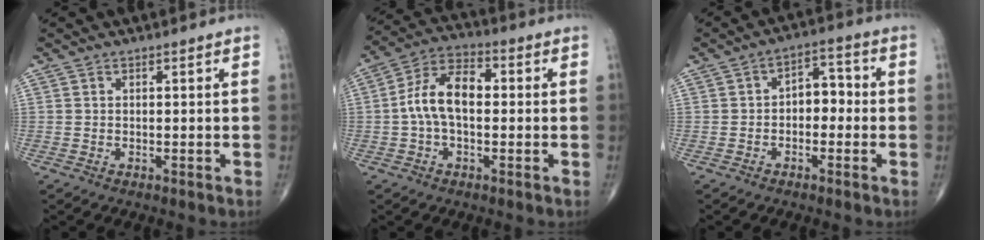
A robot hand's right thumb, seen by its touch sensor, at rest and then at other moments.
{"total": 10.3, "force": [-0.1, 5.8, 8.5], "torque": [-0.160, 0.034, -0.011]}
{"total": 5.7, "force": [-0.7, 3.7, 4.2], "torque": [-0.039, 0.027, -0.023]}